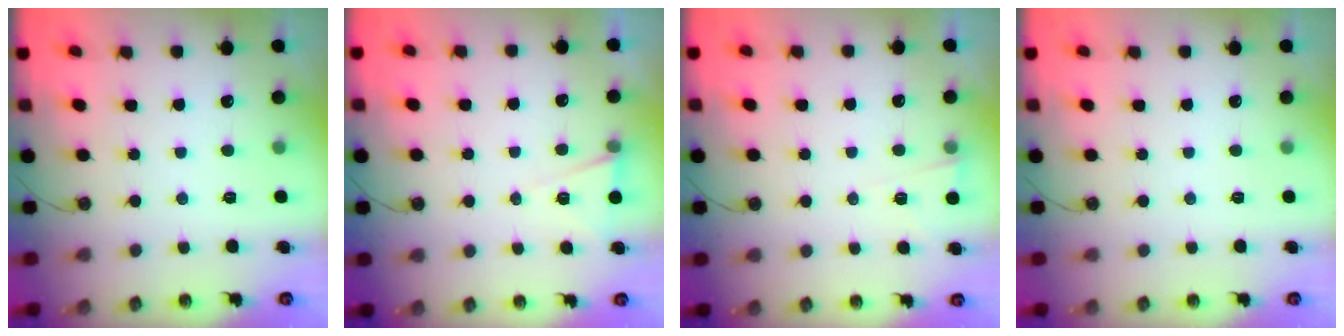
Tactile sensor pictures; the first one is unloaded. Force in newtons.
{"total": 6.0, "press": 3.7, "slide": 4.7}
{"total": 3.0, "press": 2.8, "slide": 1.1}
{"total": 0.0}